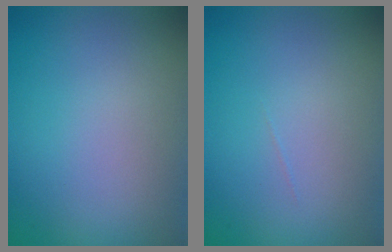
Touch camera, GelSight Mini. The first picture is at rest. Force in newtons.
{"total": 0.0}